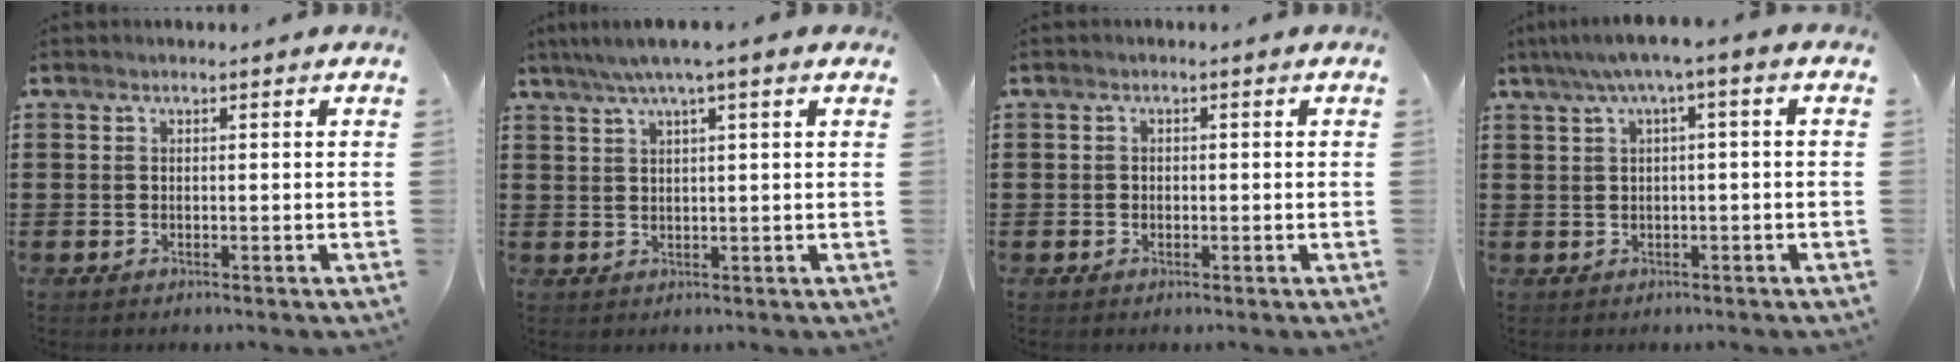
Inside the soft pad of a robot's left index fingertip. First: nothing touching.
{"total": 3.5, "force": [2.1, -0.2, 2.8], "torque": [-0.058, 0.004, 0.035]}
{"total": 0.8, "force": [-0.2, 0.8, 0.2], "torque": [-0.006, 0.005, -0.005]}
{"total": 3.3, "force": [-0.1, 0.2, 3.2], "torque": [-0.060, 0.002, -0.007]}